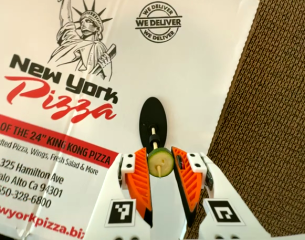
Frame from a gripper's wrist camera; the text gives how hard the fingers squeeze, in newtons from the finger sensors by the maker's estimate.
{"total": 7.9, "left": 7.7, "right": 8.0}